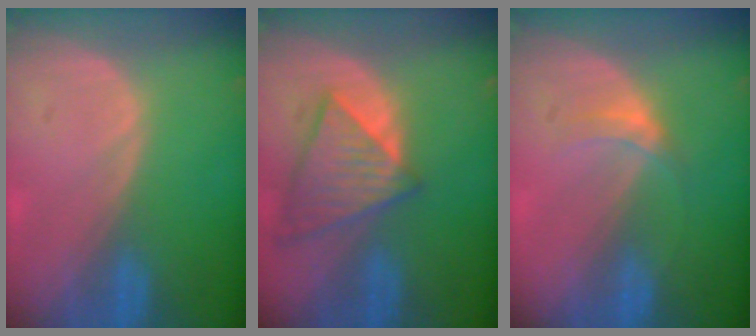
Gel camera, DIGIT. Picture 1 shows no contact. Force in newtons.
{"total": 8.0, "press": 7.3, "slide": 3.4}
{"total": 2.9, "press": 2.5, "slide": 1.5}